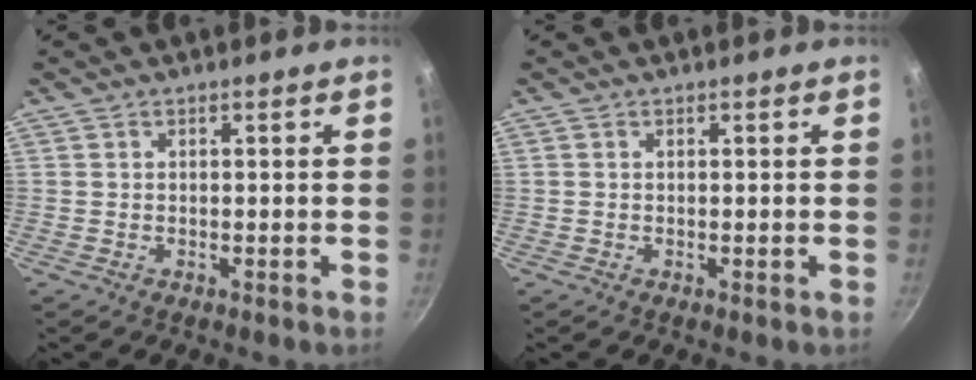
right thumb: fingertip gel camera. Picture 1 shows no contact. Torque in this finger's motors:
{"motor_torque": [0.68, 0.00, 0.35, 0.10, 0.04]}